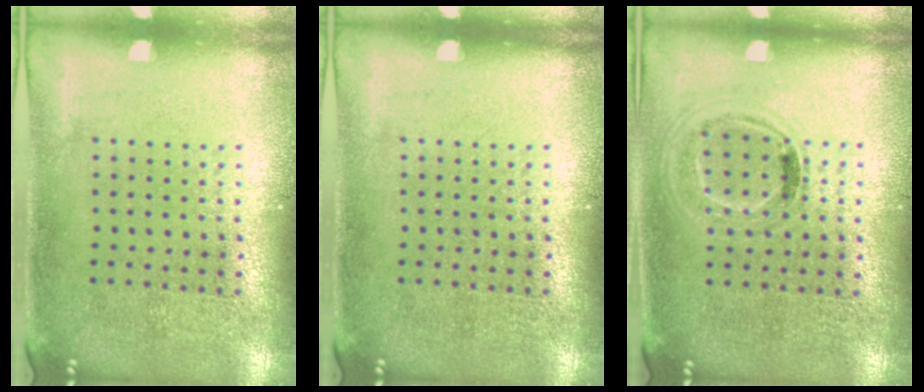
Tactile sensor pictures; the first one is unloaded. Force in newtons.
{"total": 0.0}
{"total": 0.9, "press": 0.8, "slide": 0.4}